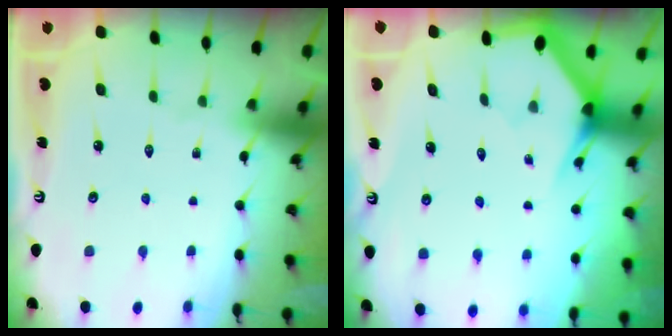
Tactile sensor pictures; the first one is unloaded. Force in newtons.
{"total": 2.9, "press": 2.9, "slide": 0.0}